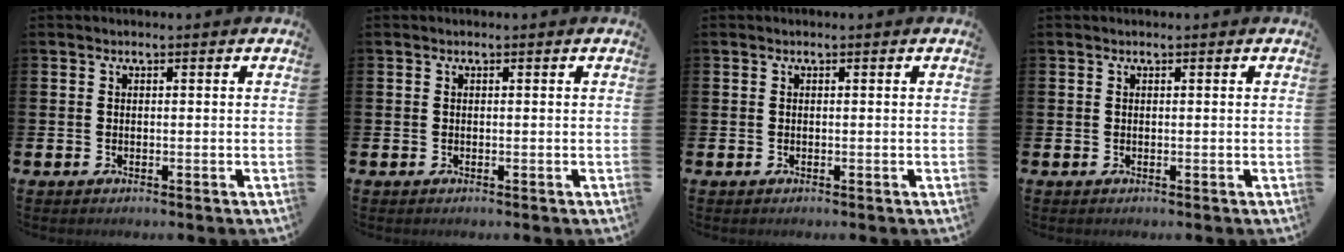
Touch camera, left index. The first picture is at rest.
{"total": 0.0}
{"total": 0.0}
{"total": 0.0}